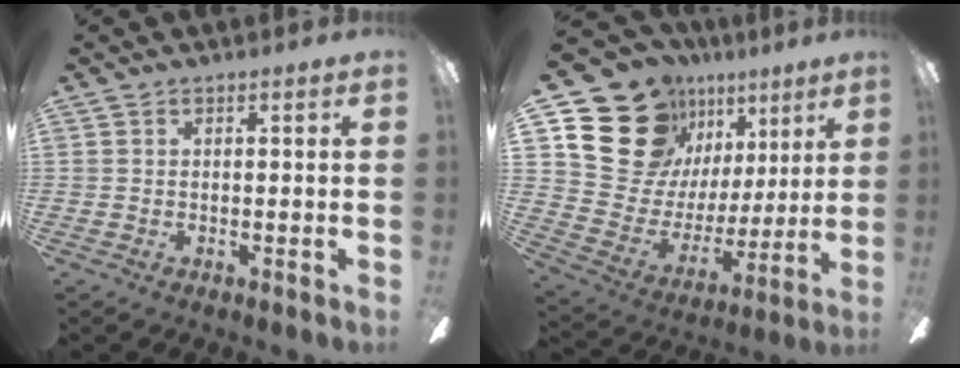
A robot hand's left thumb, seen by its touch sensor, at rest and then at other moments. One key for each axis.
{"total": 21.0, "fx": 13.1, "fy": 14.5, "fz": 7.5, "tx": -0.134, "ty": -0.077, "tz": 0.264}